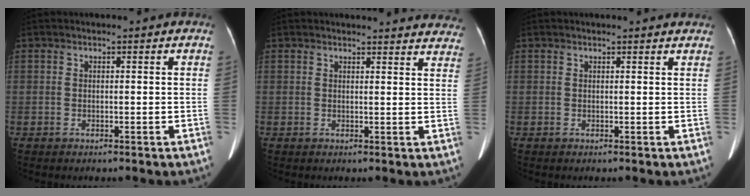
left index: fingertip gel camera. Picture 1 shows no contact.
{"total": 17.1, "force": [16.5, 2.8, 3.2], "torque": [-0.015, -0.045, 0.164]}
{"total": 2.3, "force": [2.3, 0.0, 0.3], "torque": [-0.011, 0.002, 0.019]}